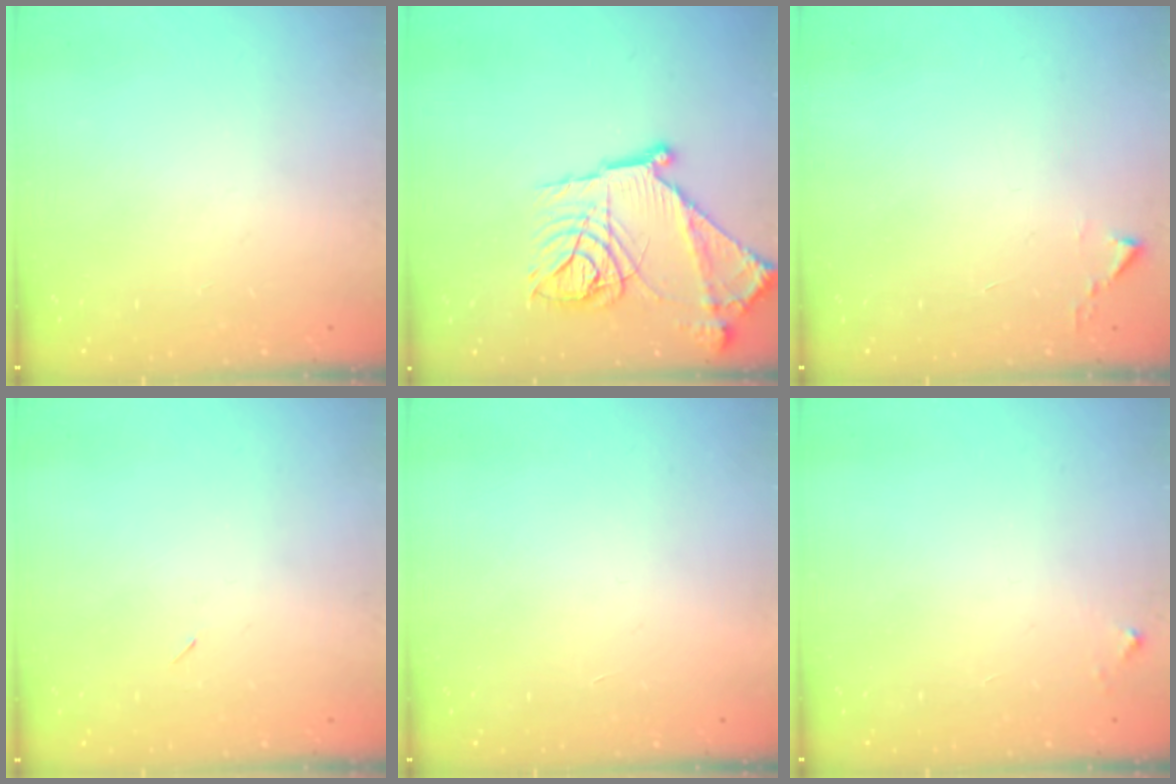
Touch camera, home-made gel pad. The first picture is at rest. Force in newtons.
{"total": 22.2, "press": 22.1, "slide": 2.3}
{"total": 2.4, "press": 2.4, "slide": 0.3}
{"total": 2.3, "press": 1.9, "slide": 1.2}
{"total": 1.5, "press": 1.5, "slide": 0.1}
{"total": 2.8, "press": 2.8, "slide": 0.2}